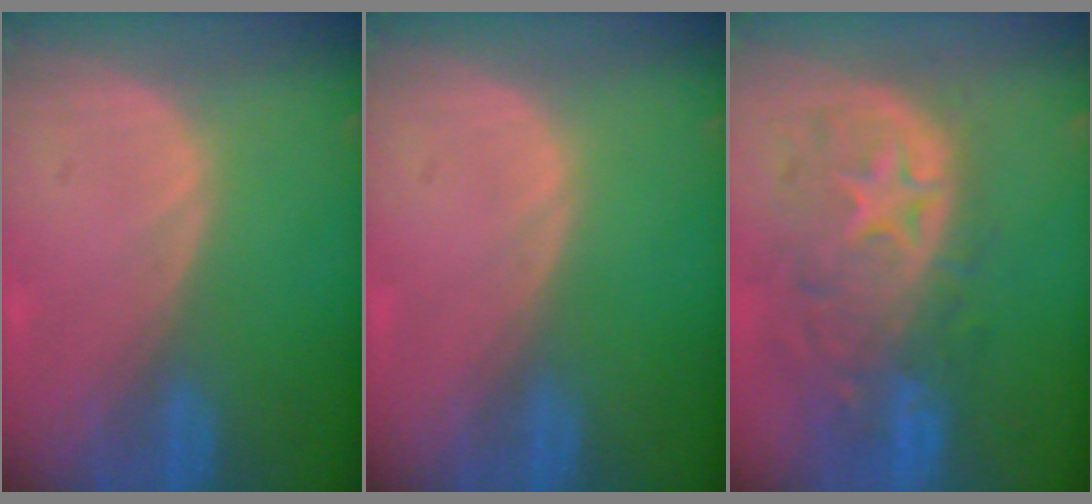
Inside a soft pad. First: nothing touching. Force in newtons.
{"total": 0.0}
{"total": 11.2, "press": 9.8, "slide": 5.3}